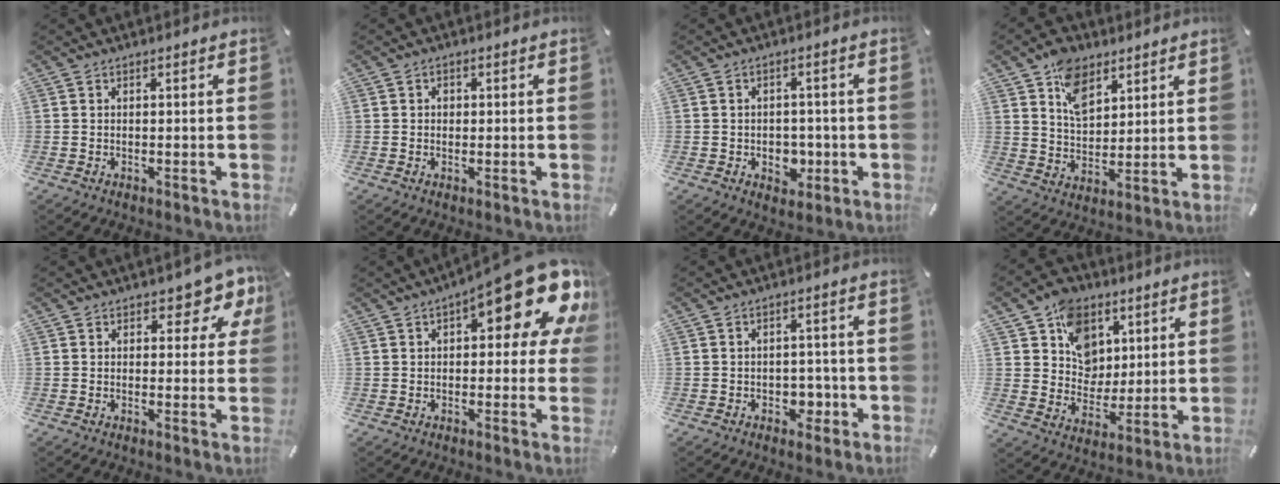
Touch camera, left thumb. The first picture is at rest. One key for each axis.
{"total": 1.3, "fx": 0.1, "fy": 1.2, "fz": 0.5, "tx": -0.004, "ty": 0.003, "tz": -0.003}
{"total": 5.2, "fx": -1.1, "fy": 4.3, "fz": 2.7, "tx": -0.023, "ty": -0.001, "tz": -0.020}
{"total": 9.7, "fx": 5.7, "fy": 6.4, "fz": 4.5, "tx": -0.086, "ty": -0.012, "tz": 0.107}
{"total": 6.3, "fx": 3.4, "fy": 3.7, "fz": 3.7, "tx": -0.028, "ty": -0.025, "tz": 0.050}
{"total": 19.1, "fx": 9.1, "fy": 7.9, "fz": 14.9, "tx": -0.187, "ty": -0.061, "tz": 0.150}
{"total": 4.5, "fx": -1.2, "fy": 3.7, "fz": 2.3, "tx": -0.024, "ty": 0.000, "tz": -0.022}
{"total": 11.4, "fx": 4.7, "fy": 9.8, "fz": 3.5, "tx": -0.070, "ty": -0.019, "tz": 0.092}